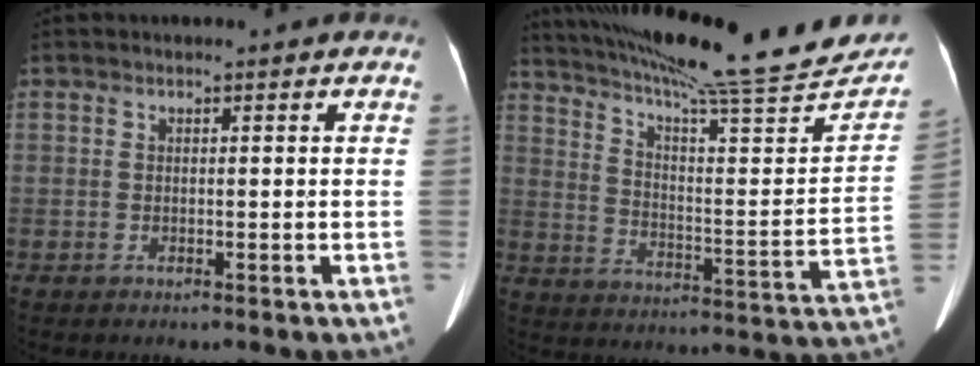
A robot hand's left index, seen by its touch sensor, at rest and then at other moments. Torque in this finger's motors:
{"motor_torque": [0.19, -0.77, 0.30, 0.10]}